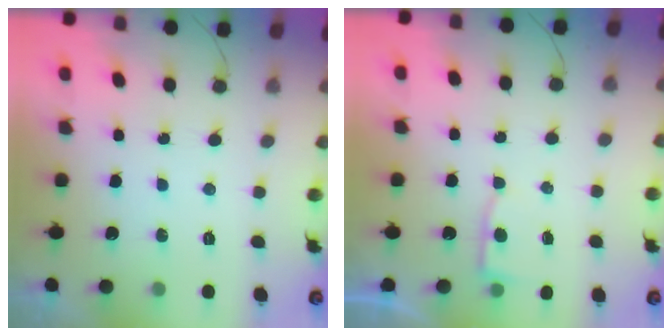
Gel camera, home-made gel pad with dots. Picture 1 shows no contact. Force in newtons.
{"total": 3.6, "press": 3.6, "slide": 0.3}